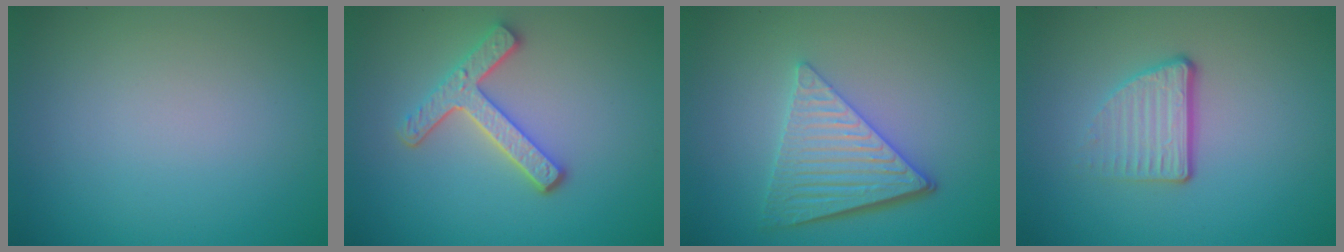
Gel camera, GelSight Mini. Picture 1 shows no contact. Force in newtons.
{"total": 3.6, "press": 3.0, "slide": 2.0}
{"total": 5.6, "press": 4.2, "slide": 3.6}
{"total": 3.5, "press": 2.3, "slide": 2.6}